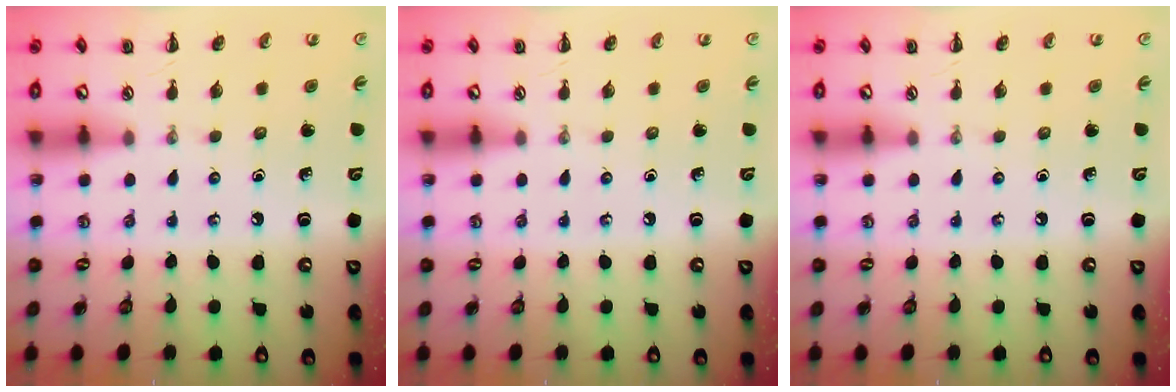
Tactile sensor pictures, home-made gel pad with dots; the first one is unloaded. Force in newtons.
{"total": 0.0}
{"total": 0.0}